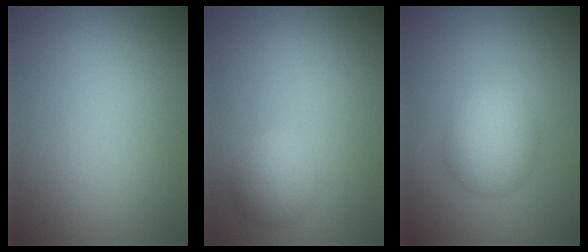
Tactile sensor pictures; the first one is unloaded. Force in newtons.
{"total": 2.5, "press": 2.5, "slide": 0.2}
{"total": 3.9, "press": 3.9, "slide": 0.1}